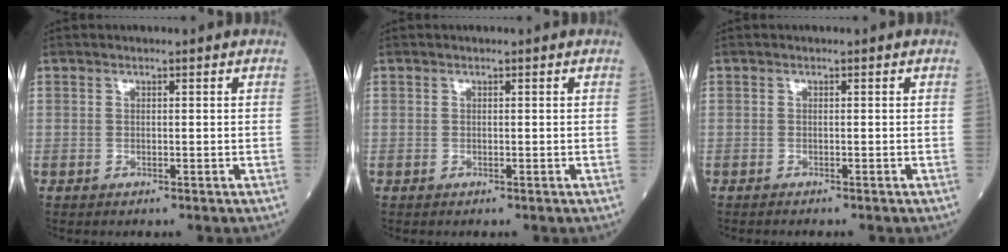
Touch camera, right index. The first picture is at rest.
{"total": 0.0}
{"total": 0.6, "force": [-0.6, -0.1, 0.2], "torque": [-0.008, -0.003, -0.009]}